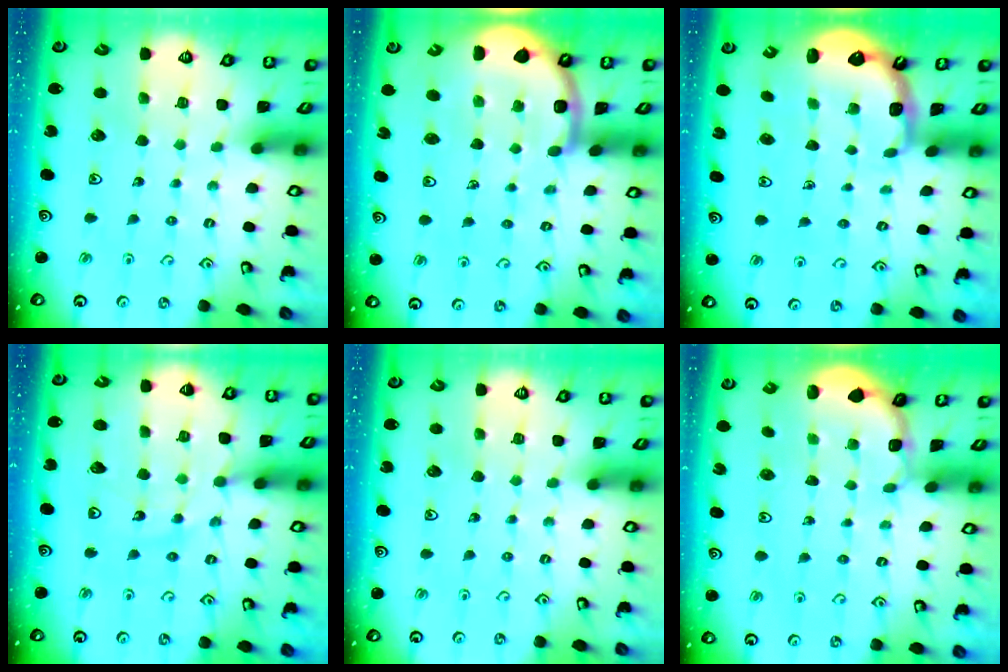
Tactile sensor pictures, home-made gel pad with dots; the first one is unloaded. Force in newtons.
{"total": 8.0, "press": 7.5, "slide": 2.6}
{"total": 2.3, "press": 2.0, "slide": 1.2}
{"total": 12.1, "press": 12.0, "slide": 1.5}
{"total": 0.0}
{"total": 2.0, "press": 1.8, "slide": 0.7}